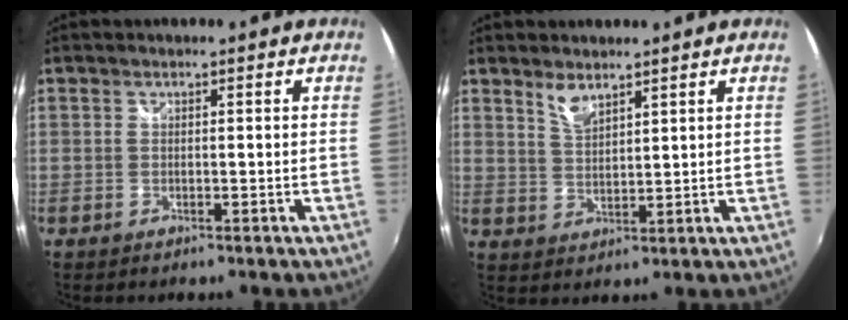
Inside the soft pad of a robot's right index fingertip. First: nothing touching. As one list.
[{"total": 3.8, "force": [3.0, 1.2, 2.1], "torque": [-0.037, -0.001, 0.056]}]